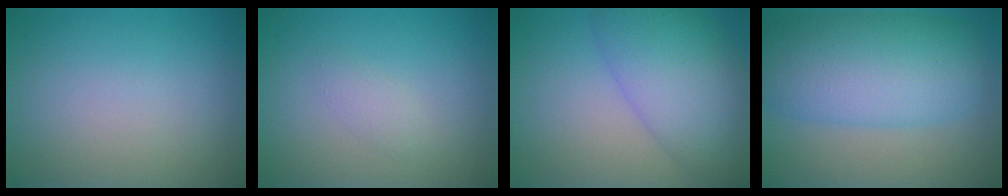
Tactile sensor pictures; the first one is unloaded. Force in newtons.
{"total": 1.1, "press": 1.1, "slide": 0.1}
{"total": 8.2, "press": 8.2, "slide": 0.3}
{"total": 9.3, "press": 9.3, "slide": 0.2}